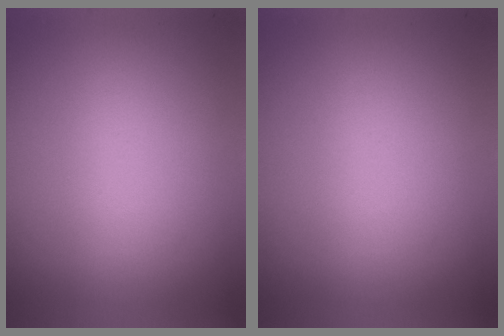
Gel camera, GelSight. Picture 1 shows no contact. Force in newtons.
{"total": 0.0}